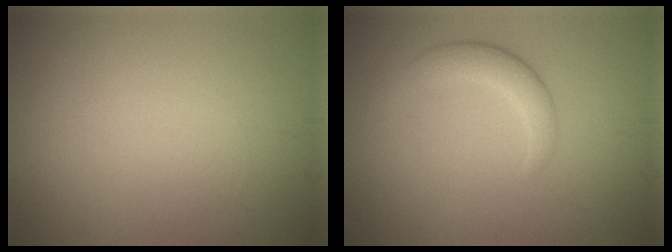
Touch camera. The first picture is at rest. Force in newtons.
{"total": 2.7, "press": 2.7, "slide": 0.2}